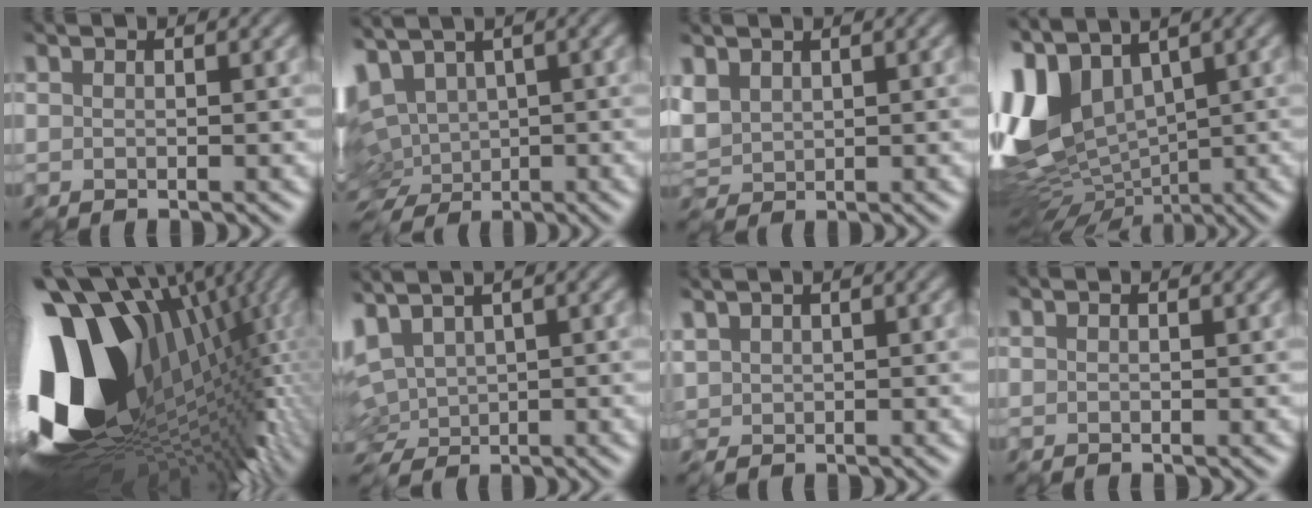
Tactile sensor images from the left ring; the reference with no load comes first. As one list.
[{"total": 6.8, "force": [-1.0, 4.7, 4.8], "torque": [-0.087, -0.019, -0.004]}, {"total": 2.3, "force": [1.0, 1.7, 1.2], "torque": [-0.039, 0.006, 0.020]}, {"total": 11.0, "force": [1.0, 6.8, 8.7], "torque": [-0.213, 0.004, 0.026]}, {"total": 19.1, "force": [-0.8, 11.8, 15.0], "torque": [-0.298, -0.048, 0.011]}, {"total": 4.9, "force": [0.9, 3.2, 3.6], "torque": [-0.091, 0.002, 0.018]}, {"total": 1.1, "force": [0.6, 0.9, 0.2], "torque": [-0.012, 0.004, 0.016]}, {"total": 0.0}]